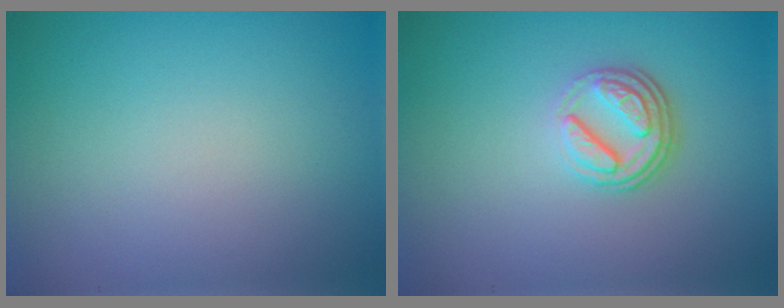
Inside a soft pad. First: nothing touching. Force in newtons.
{"total": 3.7, "press": 2.7, "slide": 2.6}